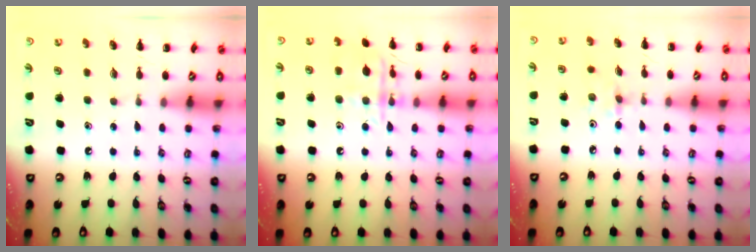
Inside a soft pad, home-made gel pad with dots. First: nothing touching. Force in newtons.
{"total": 12.5, "press": 12.5, "slide": 0.7}
{"total": 2.8, "press": 2.6, "slide": 0.9}